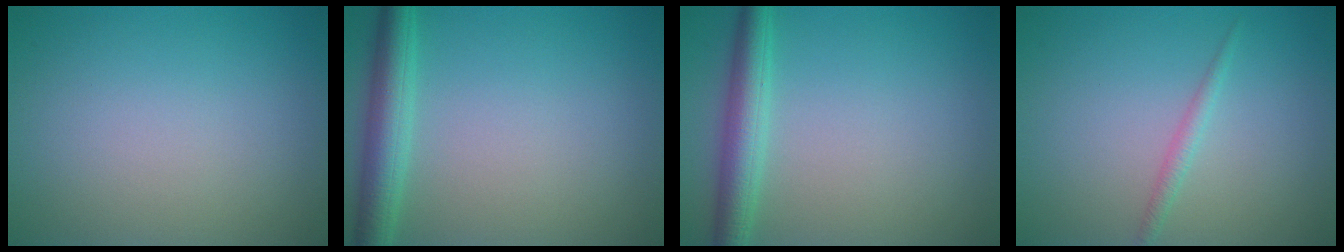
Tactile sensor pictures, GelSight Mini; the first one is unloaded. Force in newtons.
{"total": 3.9, "press": 3.9, "slide": 0.2}
{"total": 3.6, "press": 3.6, "slide": 0.1}
{"total": 1.2, "press": 1.2, "slide": 0.0}